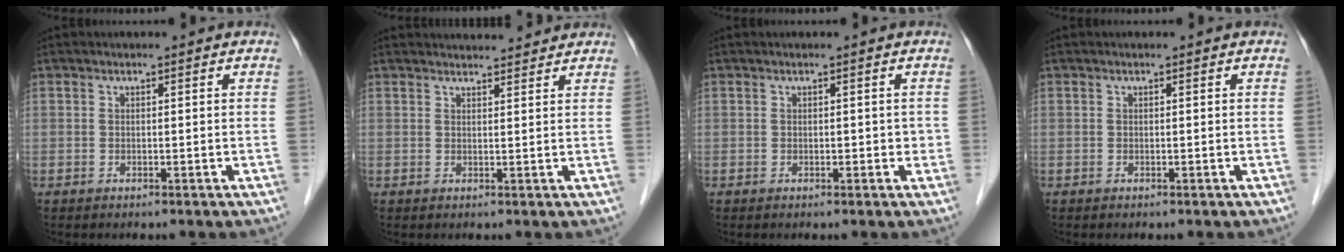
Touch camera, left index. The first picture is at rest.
{"total": 6.2, "force": [6.0, 0.8, 1.0], "torque": [-0.011, 0.023, 0.068]}
{"total": 1.1, "force": [0.0, 0.8, 0.8], "torque": [-0.005, 0.004, -0.003]}
{"total": 0.0}